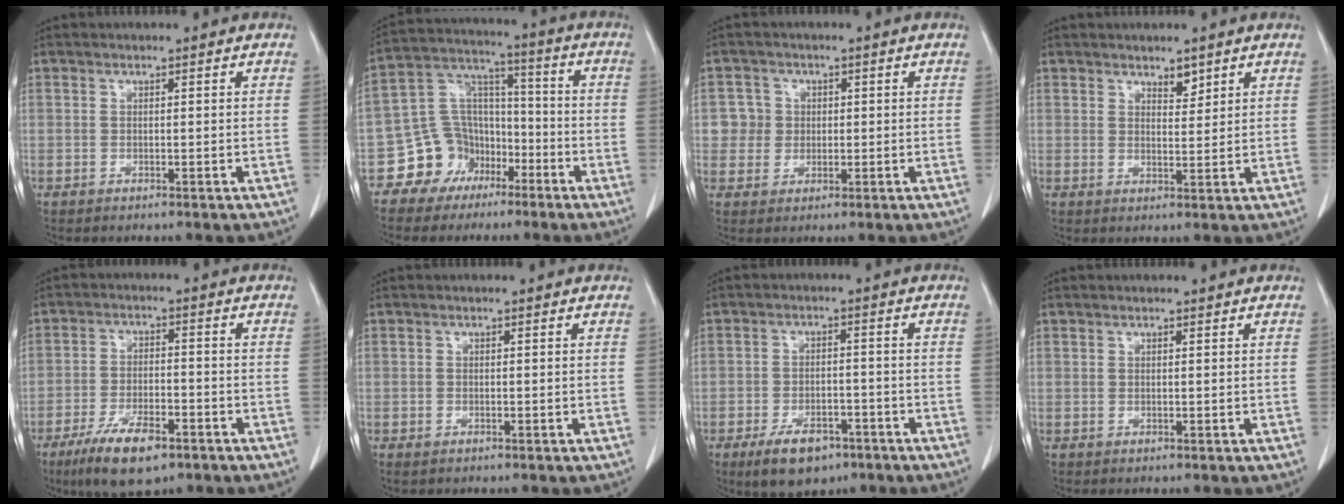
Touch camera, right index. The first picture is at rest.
{"total": 11.0, "force": [-5.9, 9.0, 2.5], "torque": [-0.050, 0.055, -0.097]}
{"total": 4.2, "force": [0.3, 4.2, 0.4], "torque": [0.005, 0.015, 0.009]}
{"total": 2.7, "force": [1.9, 1.3, 1.4], "torque": [-0.023, -0.004, 0.037]}
{"total": 10.4, "force": [-6.4, 3.6, 7.3], "torque": [-0.138, -0.011, -0.106]}
{"total": 1.3, "force": [-0.5, 0.8, 0.8], "torque": [-0.020, 0.000, -0.005]}
{"total": 8.6, "force": [-5.4, 4.4, 5.0], "torque": [-0.090, -0.005, -0.083]}
{"total": 0.0}